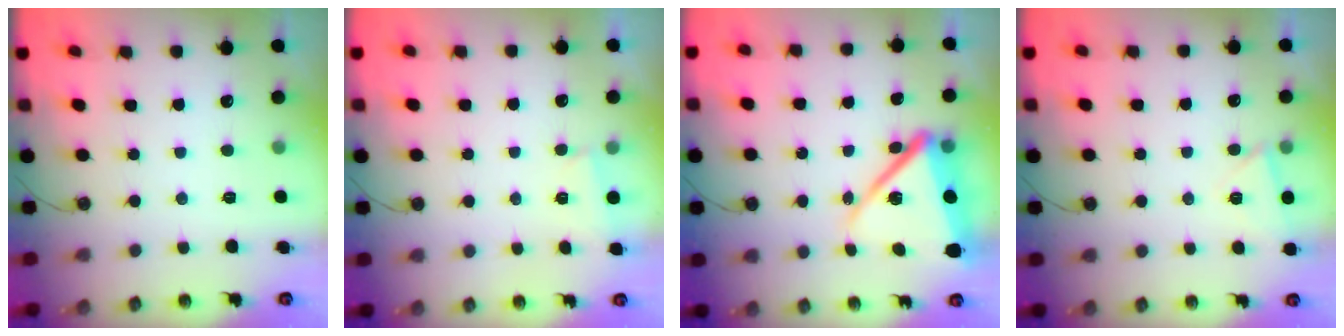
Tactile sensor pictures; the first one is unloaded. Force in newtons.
{"total": 1.0, "press": 0.9, "slide": 0.4}
{"total": 16.2, "press": 16.1, "slide": 1.9}
{"total": 4.0, "press": 3.9, "slide": 0.5}